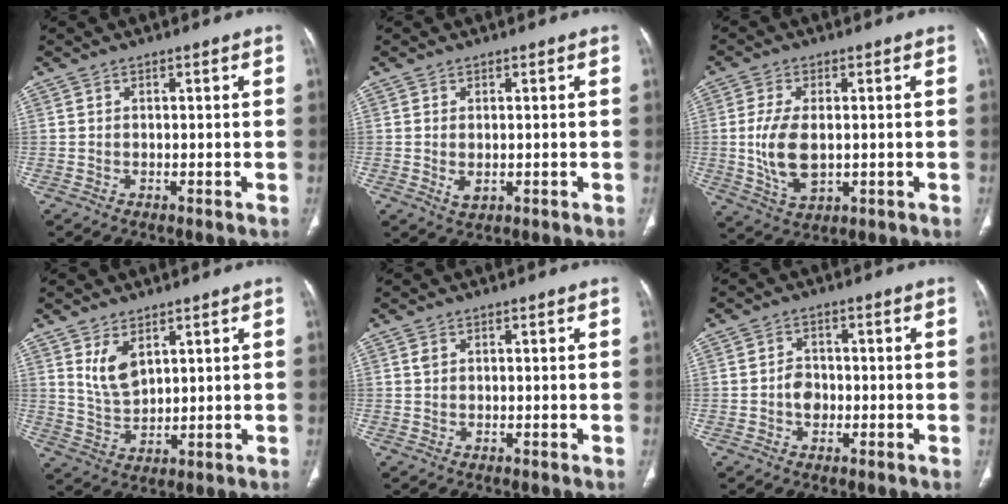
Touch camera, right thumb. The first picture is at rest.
{"total": 2.2, "force": [-0.3, 1.4, 1.8], "torque": [-0.033, -0.007, 0.001]}
{"total": 9.4, "force": [-0.2, 5.2, 7.9], "torque": [-0.158, -0.010, 0.004]}
{"total": 6.1, "force": [3.1, 3.2, 4.1], "torque": [-0.069, -0.023, 0.071]}
{"total": 0.8, "force": [0.4, 0.5, 0.5], "torque": [-0.012, 0.006, 0.011]}
{"total": 3.4, "force": [-0.7, 2.8, 2.0], "torque": [-0.018, 0.009, -0.015]}